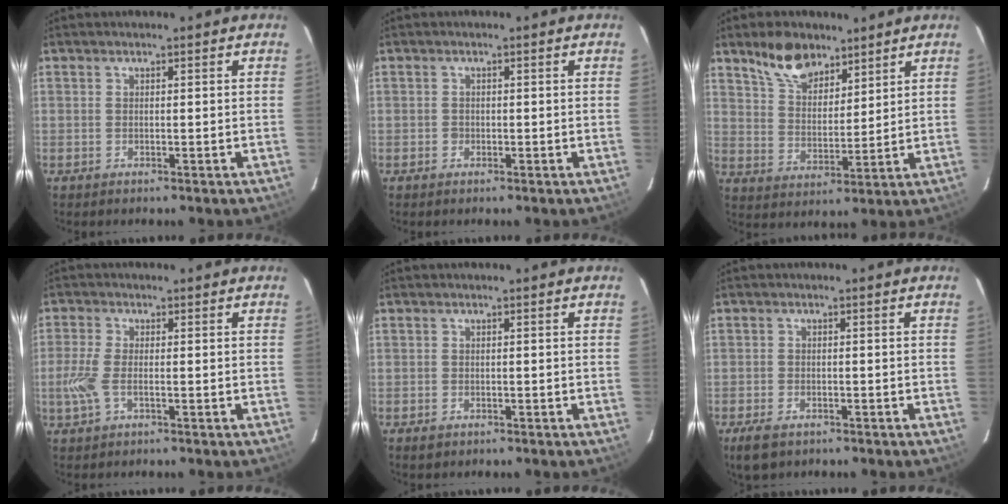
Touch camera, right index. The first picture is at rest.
{"total": 0.9, "force": [-0.3, 0.9, 0.1], "torque": [0.002, 0.001, -0.004]}
{"total": 10.1, "force": [7.3, 5.2, 4.7], "torque": [-0.086, 0.018, 0.138]}
{"total": 5.2, "force": [-1.3, 2.2, 4.6], "torque": [-0.111, -0.002, -0.028]}
{"total": 1.4, "force": [-0.8, 1.0, 0.5], "torque": [-0.009, 0.000, -0.012]}
{"total": 4.5, "force": [-2.9, 2.4, 2.3], "torque": [-0.057, -0.010, -0.051]}